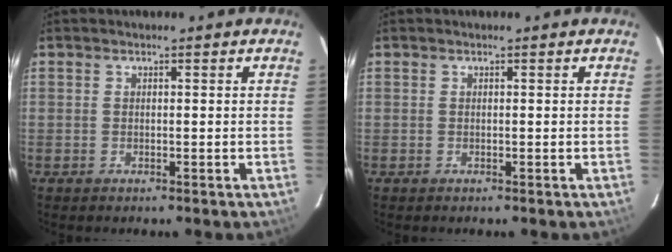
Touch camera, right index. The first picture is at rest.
{"total": 0.0}